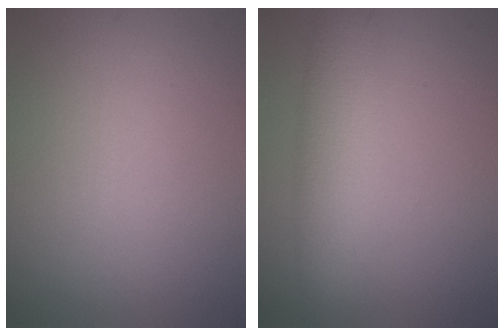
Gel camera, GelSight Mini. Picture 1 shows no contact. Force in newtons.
{"total": 5.3, "press": 5.3, "slide": 0.3}